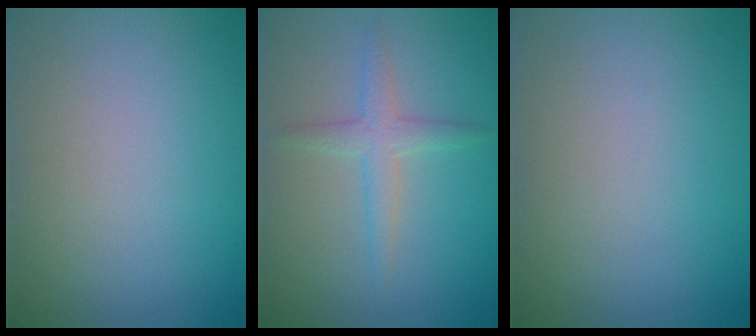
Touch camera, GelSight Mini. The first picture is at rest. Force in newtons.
{"total": 2.2, "press": 2.2, "slide": 0.1}
{"total": 0.0}